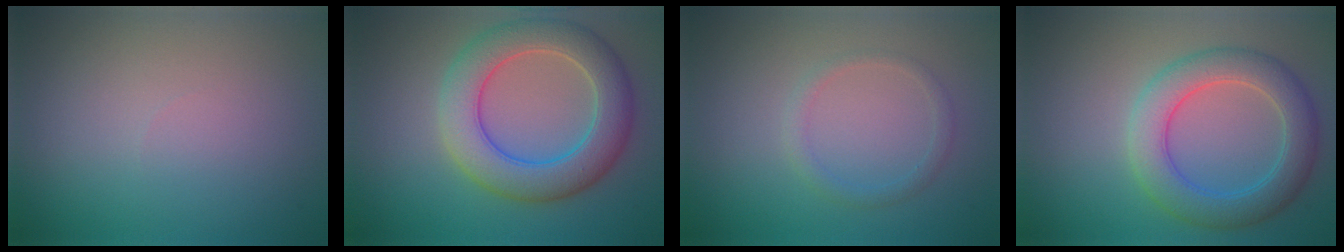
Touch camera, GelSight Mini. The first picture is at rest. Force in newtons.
{"total": 6.9, "press": 6.9, "slide": 0.5}
{"total": 1.3, "press": 1.3, "slide": 0.1}
{"total": 5.3, "press": 5.3, "slide": 0.1}